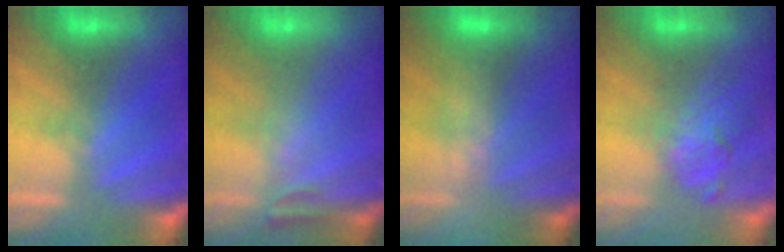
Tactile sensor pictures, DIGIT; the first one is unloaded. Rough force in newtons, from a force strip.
{"total": 2.4}
{"total": 2.4}
{"total": 2.8}